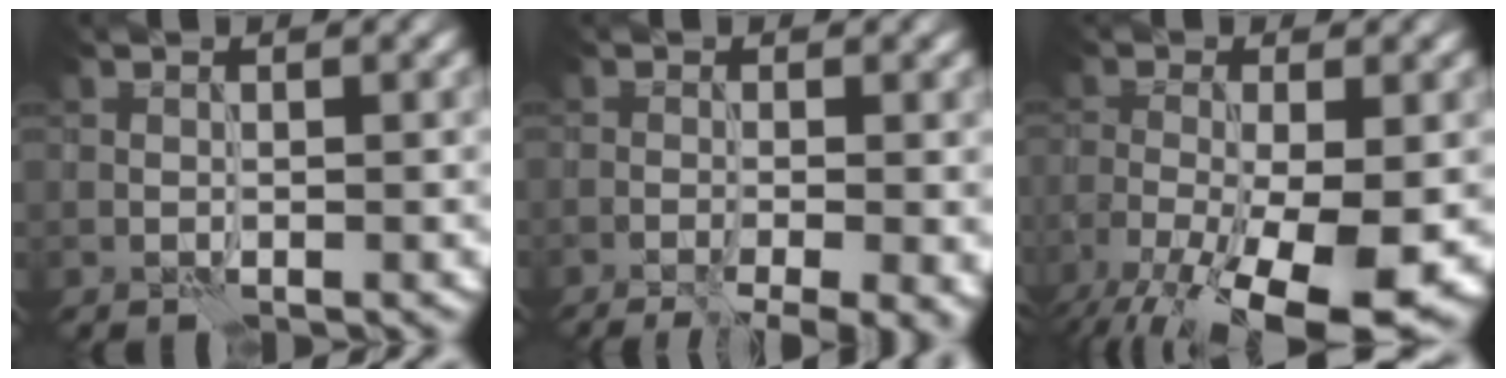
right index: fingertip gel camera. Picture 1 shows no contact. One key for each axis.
{"total": 7.2, "fx": -3.6, "fy": 2.2, "fz": 5.8, "tx": -0.065, "ty": -0.005, "tz": -0.045}
{"total": 12.5, "fx": -6.5, "fy": 4.2, "fz": 9.8, "tx": -0.178, "ty": -0.032, "tz": -0.104}